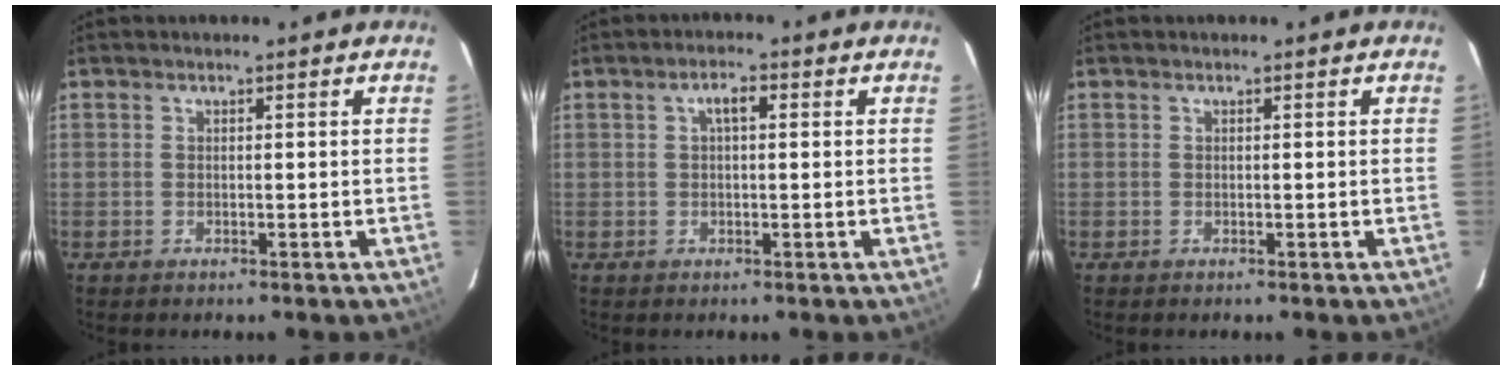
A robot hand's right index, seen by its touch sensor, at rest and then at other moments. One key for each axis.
{"total": 2.6, "fx": 0.6, "fy": 1.0, "fz": 2.3, "tx": -0.044, "ty": 0.011, "tz": 0.011}
{"total": 0.0}